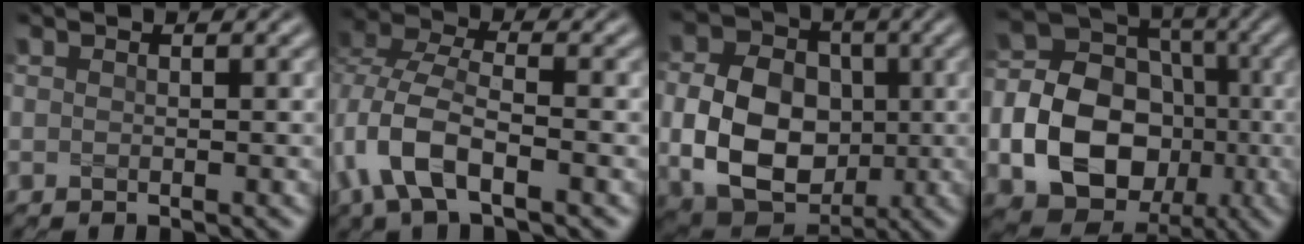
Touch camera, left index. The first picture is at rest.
{"total": 7.0, "force": [-2.3, 3.6, 5.5], "torque": [-0.127, 0.000, -0.052]}
{"total": 9.8, "force": [-0.7, 7.5, 6.2], "torque": [-0.122, -0.011, -0.016]}
{"total": 11.8, "force": [-2.7, 9.2, 6.9], "torque": [-0.122, -0.005, -0.062]}